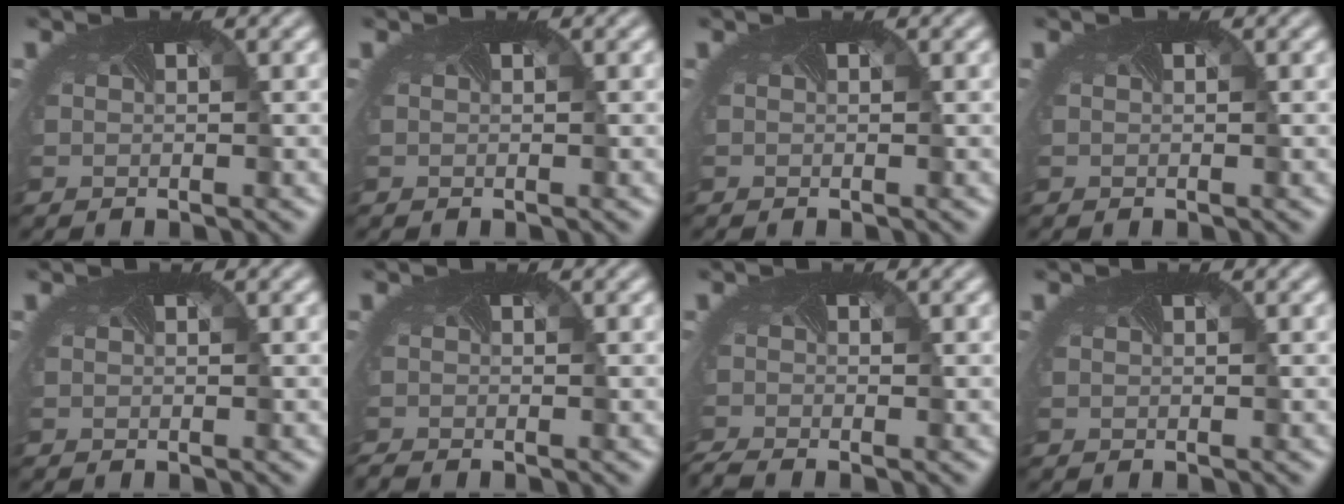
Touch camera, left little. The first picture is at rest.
{"total": 0.0}
{"total": 0.0}
{"total": 0.0}
{"total": 0.0}
{"total": 1.0, "force": [-1.0, -0.2, 0.1], "torque": [-0.011, -0.011, -0.021]}
{"total": 2.4, "force": [-2.1, 0.2, 1.0], "torque": [-0.029, -0.017, -0.043]}
{"total": 0.0}